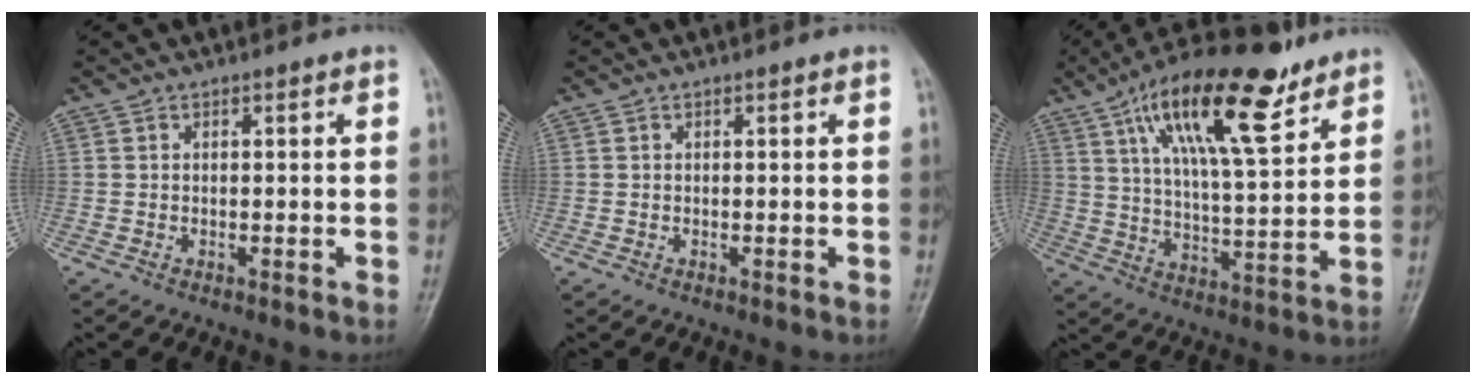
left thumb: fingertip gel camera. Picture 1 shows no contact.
{"total": 0.0}
{"total": 19.4, "force": [11.5, 6.1, 14.4], "torque": [-0.221, -0.041, 0.196]}